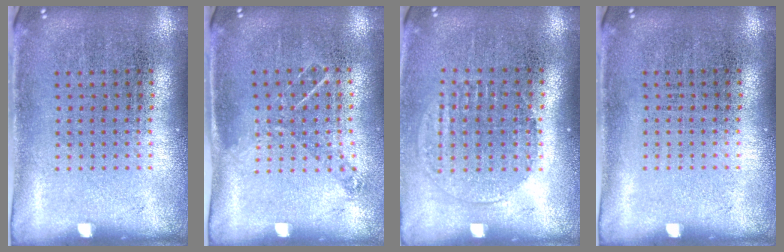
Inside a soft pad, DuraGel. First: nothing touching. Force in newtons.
{"total": 0.8, "press": 0.8, "slide": 0.2}
{"total": 1.3, "press": 1.1, "slide": 0.5}
{"total": 0.0}